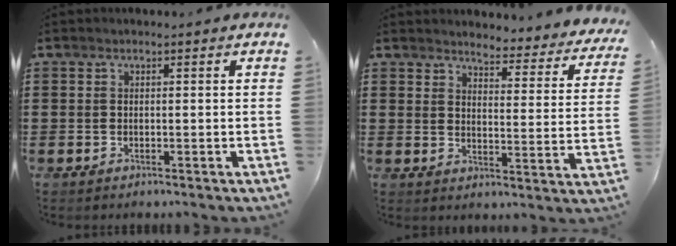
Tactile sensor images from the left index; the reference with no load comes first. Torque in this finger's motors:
{"motor_torque": [1.04, -1.10, 0.31, 0.03]}